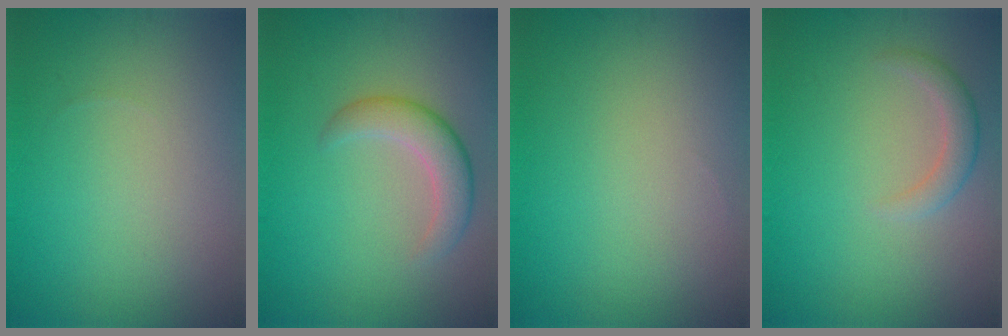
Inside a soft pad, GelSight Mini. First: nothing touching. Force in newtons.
{"total": 3.5, "press": 3.5, "slide": 0.3}
{"total": 0.0}
{"total": 2.0, "press": 2.0, "slide": 0.1}